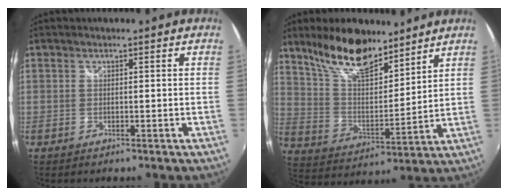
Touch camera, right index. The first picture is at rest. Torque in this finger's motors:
{"motor_torque": [1.07, 1.07, 0.37, 0.09]}